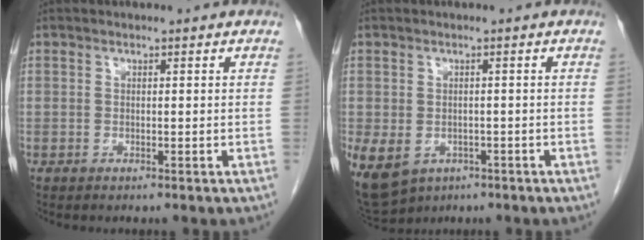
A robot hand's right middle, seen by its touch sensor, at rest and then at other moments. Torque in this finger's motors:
{"motor_torque": [1.18, -0.95, 0.51, 0.10]}